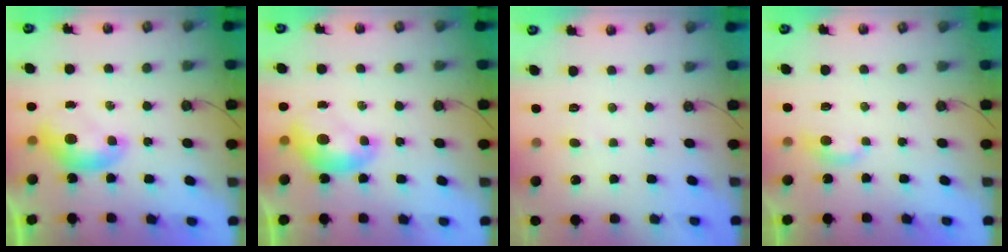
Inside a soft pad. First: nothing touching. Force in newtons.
{"total": 2.0, "press": 1.8, "slide": 0.8}
{"total": 0.0}
{"total": 3.5, "press": 3.4, "slide": 0.3}